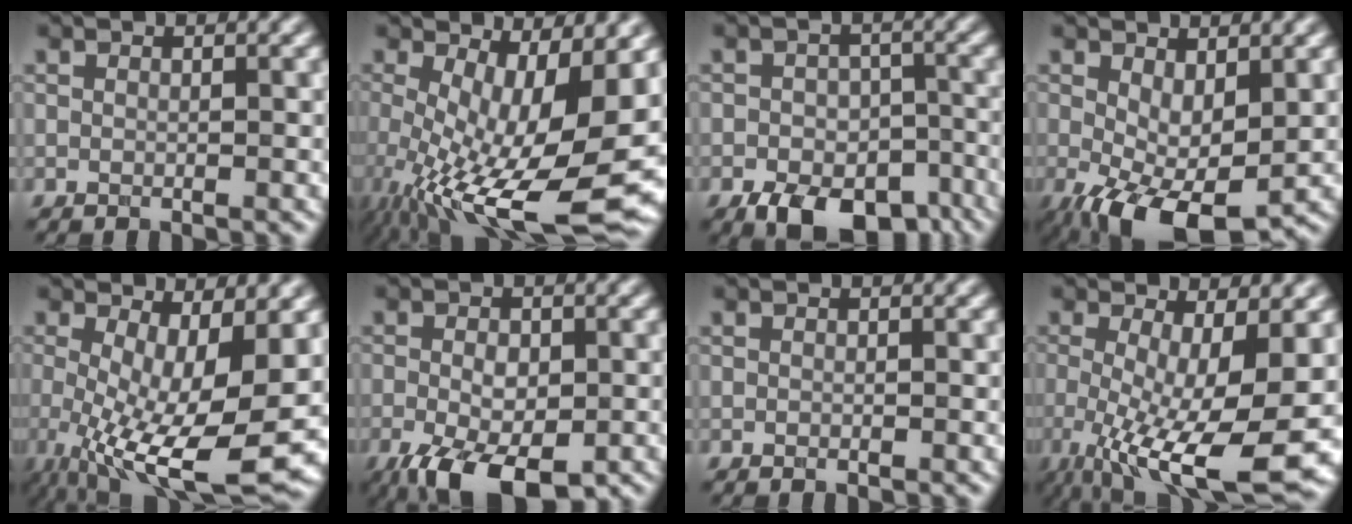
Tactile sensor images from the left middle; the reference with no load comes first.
{"total": 14.5, "force": [-2.7, 5.0, 13.3], "torque": [-0.221, -0.030, -0.030]}
{"total": 8.5, "force": [-5.2, 4.6, 4.9], "torque": [-0.070, -0.019, -0.073]}
{"total": 6.5, "force": [-1.8, 3.0, 5.4], "torque": [-0.110, -0.009, -0.030]}
{"total": 11.7, "force": [-2.0, 3.9, 10.8], "torque": [-0.184, -0.028, -0.022]}
{"total": 7.4, "force": [-3.6, 3.4, 5.6], "torque": [-0.102, -0.011, -0.058]}
{"total": 0.0}
{"total": 11.9, "force": [-3.2, 3.4, 10.9], "torque": [-0.184, -0.030, -0.043]}